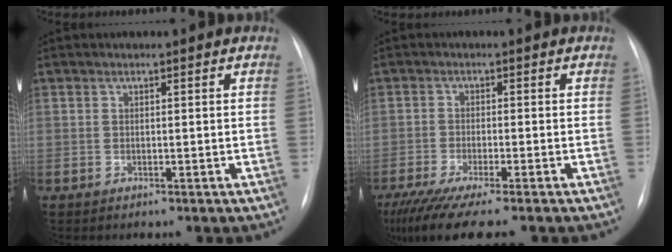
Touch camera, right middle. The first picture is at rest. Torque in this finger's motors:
{"motor_torque": [1.17, -0.97, 0.22, 0.07]}